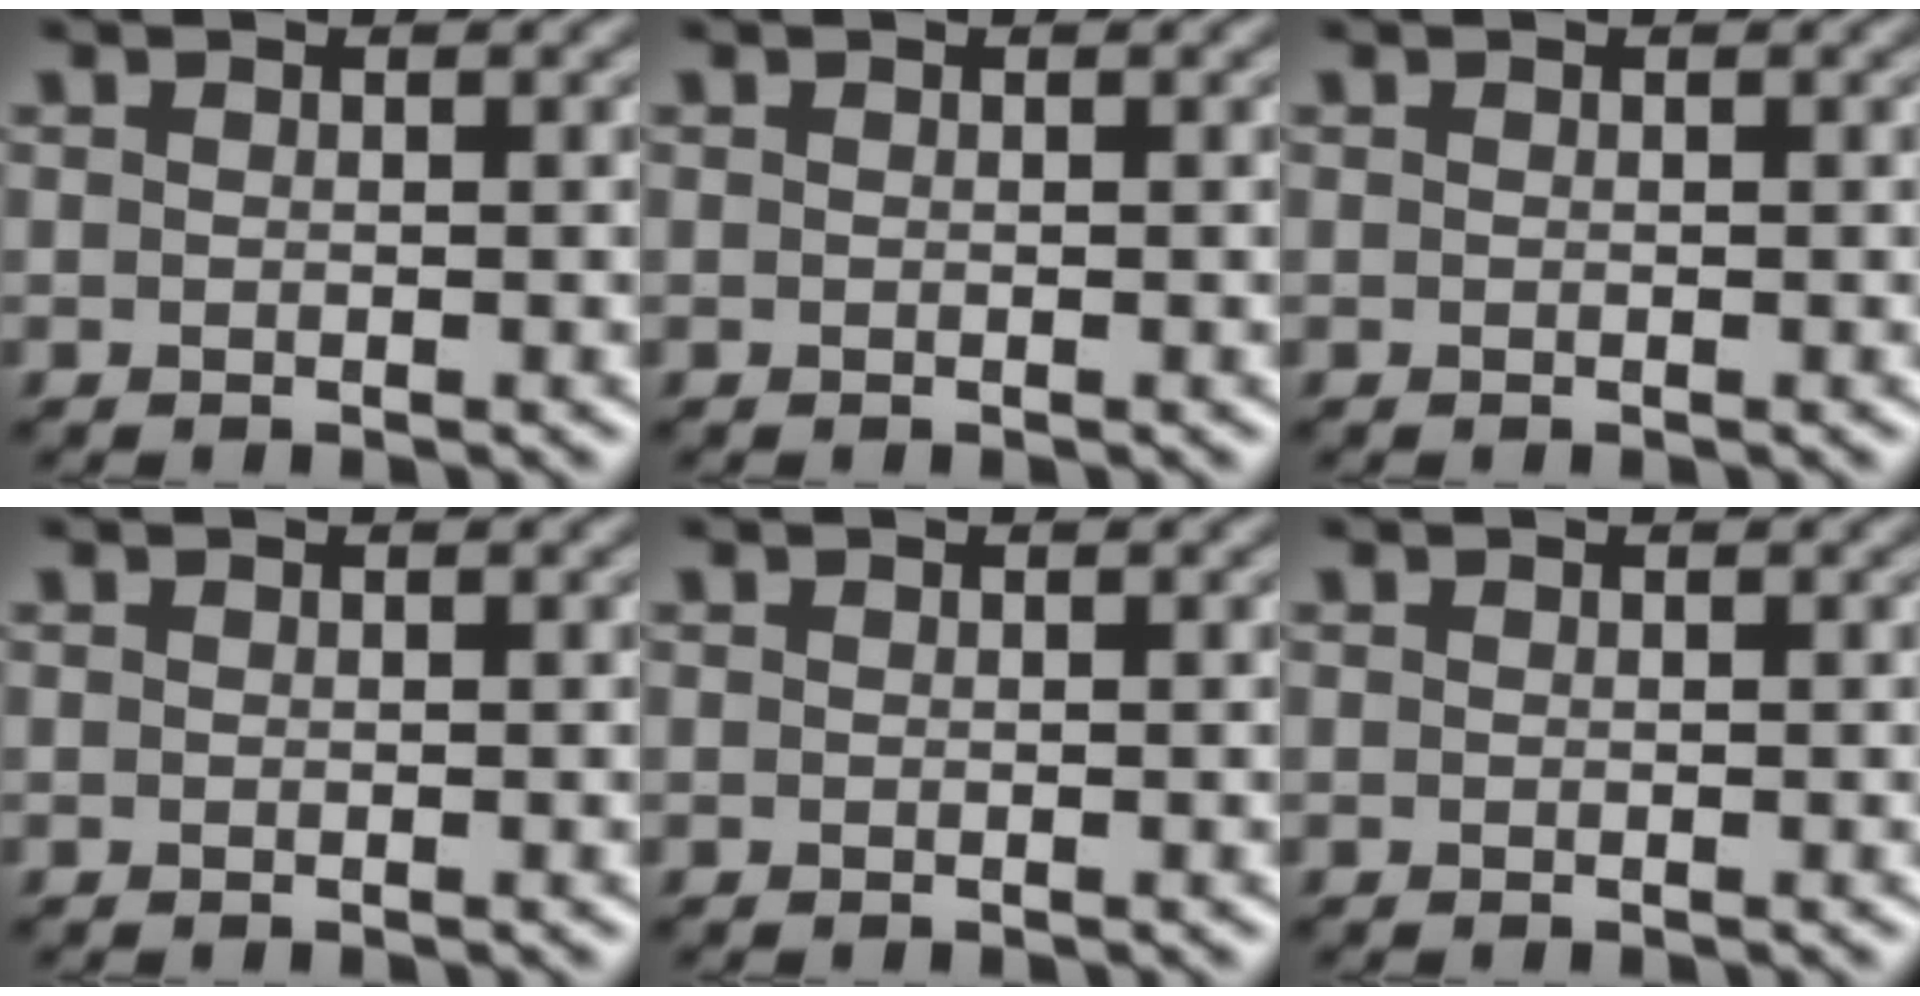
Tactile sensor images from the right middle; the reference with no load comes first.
{"total": 0.0}
{"total": 0.0}
{"total": 0.0}
{"total": 0.0}
{"total": 0.0}